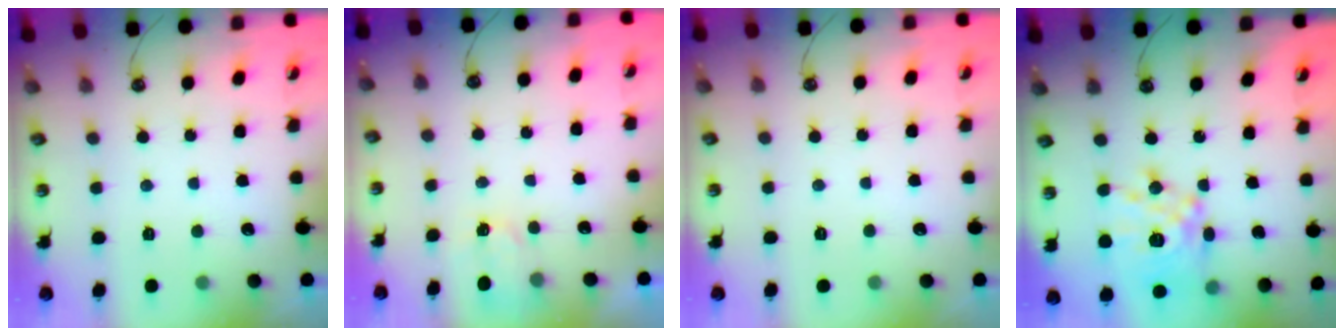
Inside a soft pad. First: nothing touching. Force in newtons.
{"total": 2.2, "press": 2.2, "slide": 0.4}
{"total": 0.0}
{"total": 14.8, "press": 14.8, "slide": 1.4}